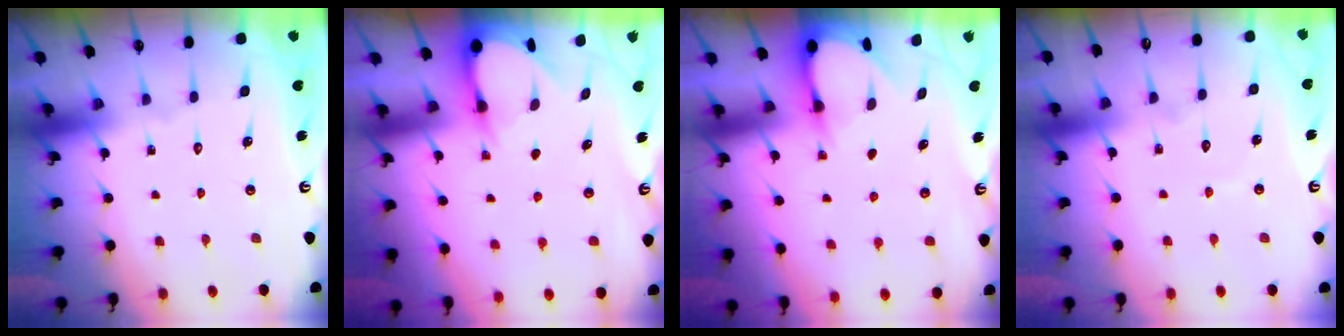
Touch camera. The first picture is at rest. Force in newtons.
{"total": 3.3, "press": 3.3, "slide": 0.4}
{"total": 3.2, "press": 3.2, "slide": 0.4}
{"total": 2.6, "press": 2.6, "slide": 0.1}